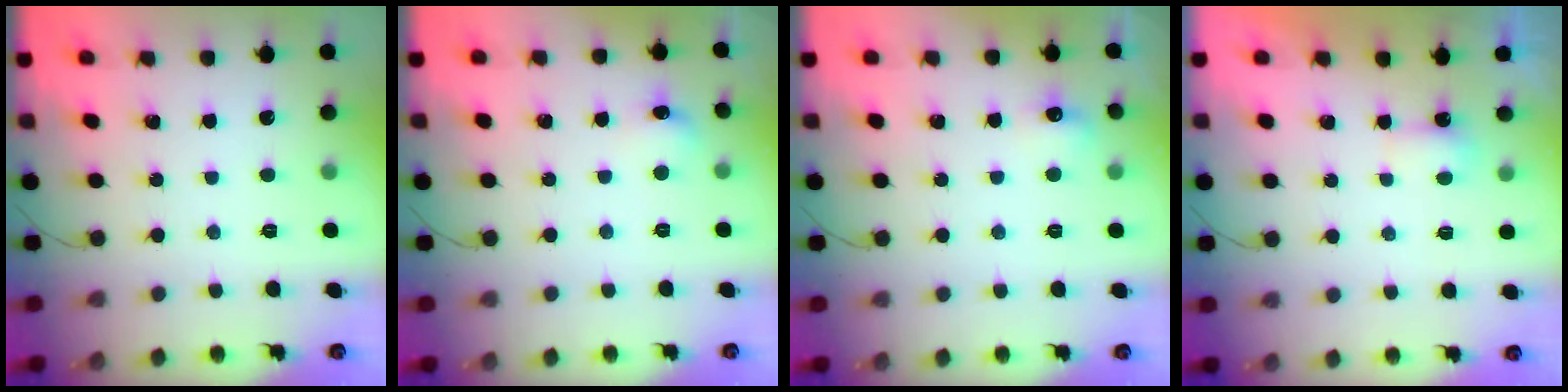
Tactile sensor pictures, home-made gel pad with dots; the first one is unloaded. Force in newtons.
{"total": 6.2, "press": 6.0, "slide": 1.7}
{"total": 6.3, "press": 6.0, "slide": 1.9}
{"total": 3.5, "press": 3.3, "slide": 1.2}